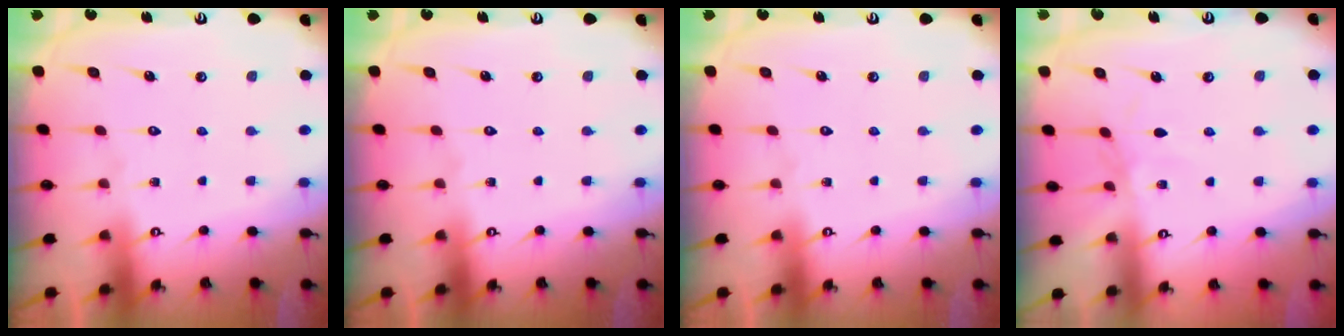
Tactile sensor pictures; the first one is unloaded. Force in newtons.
{"total": 0.0}
{"total": 0.0}
{"total": 1.6, "press": 1.6, "slide": 0.3}